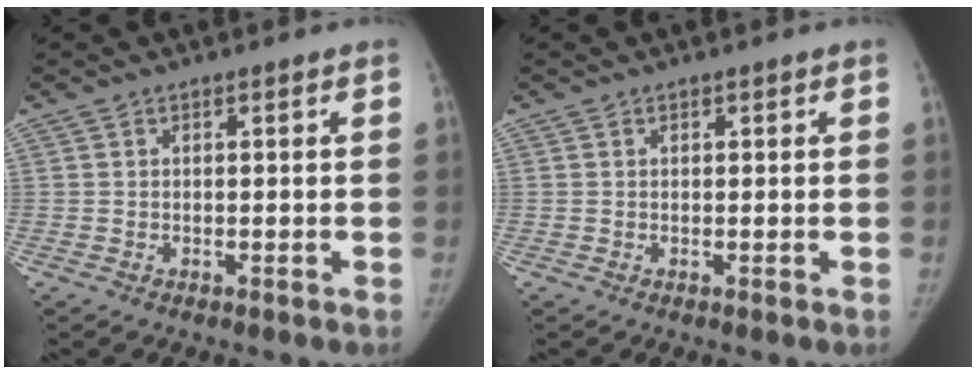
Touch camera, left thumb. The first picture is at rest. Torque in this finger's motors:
{"motor_torque": [0.36, 0.23, 0.24, -0.62, 0.09]}